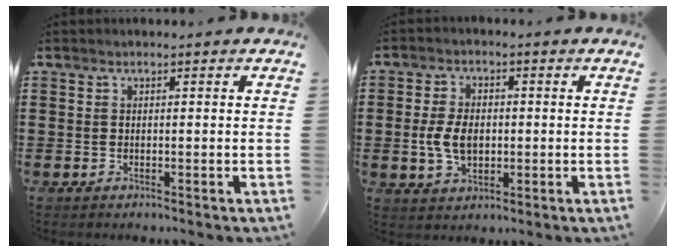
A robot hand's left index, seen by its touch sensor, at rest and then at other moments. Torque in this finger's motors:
{"motor_torque": [0.83, 0.62, 0.36, 0.09]}